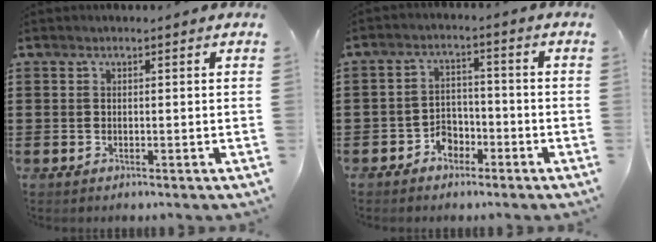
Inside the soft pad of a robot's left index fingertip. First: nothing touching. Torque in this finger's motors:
{"motor_torque": [0.16, 0.15, 0.06, 0.03]}